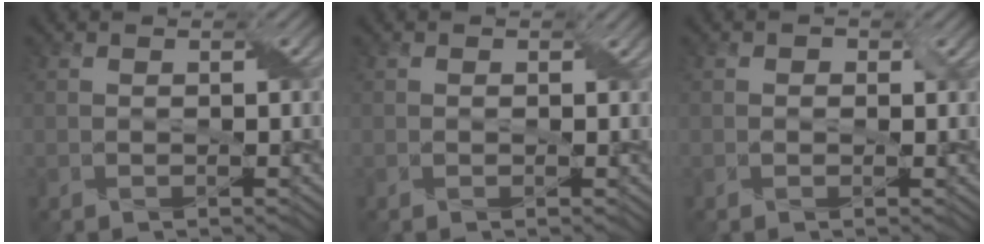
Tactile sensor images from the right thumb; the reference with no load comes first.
{"total": 0.8, "force": [0.1, 0.7, 0.4], "torque": [-0.007, -0.003, 0.000]}
{"total": 1.1, "force": [0.1, 1.0, 0.5], "torque": [-0.007, -0.002, -0.002]}